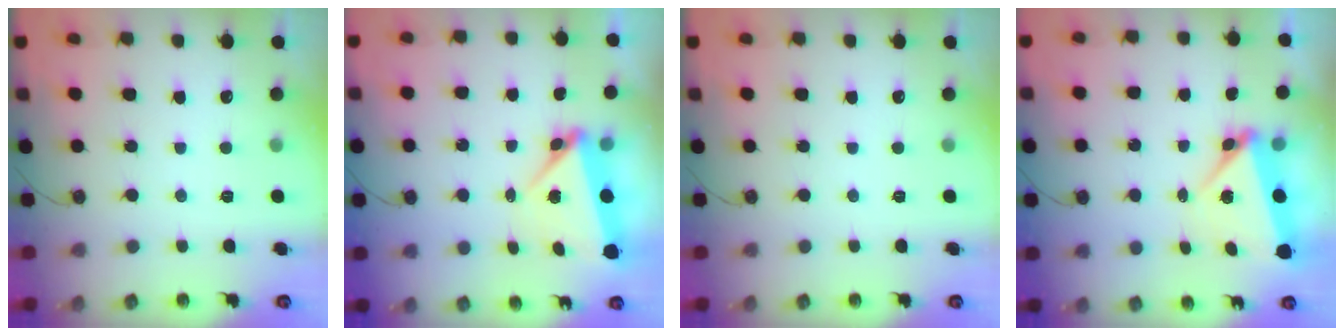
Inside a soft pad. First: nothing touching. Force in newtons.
{"total": 7.7, "press": 4.8, "slide": 6.1}
{"total": 0.0}
{"total": 5.0, "press": 4.8, "slide": 1.6}